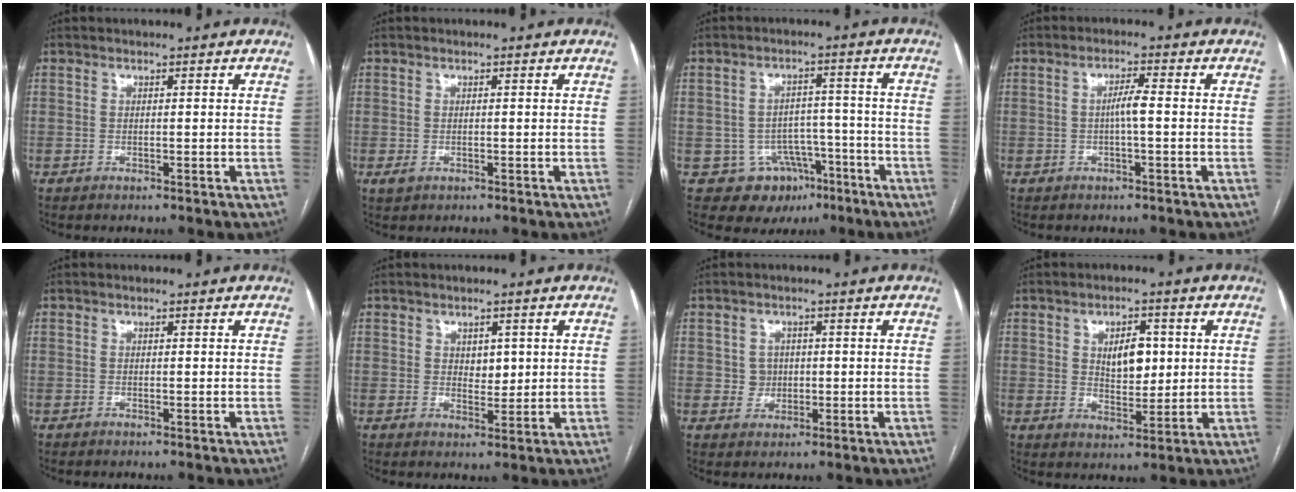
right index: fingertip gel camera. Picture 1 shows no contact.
{"total": 1.2, "force": [-0.4, 0.9, 0.7], "torque": [-0.013, -0.001, 0.001]}
{"total": 8.3, "force": [-4.2, 6.8, 2.3], "torque": [-0.018, 0.022, -0.050]}
{"total": 2.7, "force": [-0.3, 0.1, 2.7], "torque": [-0.048, 0.002, -0.006]}
{"total": 0.0}
{"total": 2.7, "force": [0.8, 1.8, 1.9], "torque": [-0.021, -0.004, 0.014]}
{"total": 2.9, "force": [0.2, 2.7, 0.8], "torque": [-0.008, 0.003, 0.007]}
{"total": 6.0, "force": [1.4, 3.2, 4.9], "torque": [-0.073, 0.002, 0.029]}